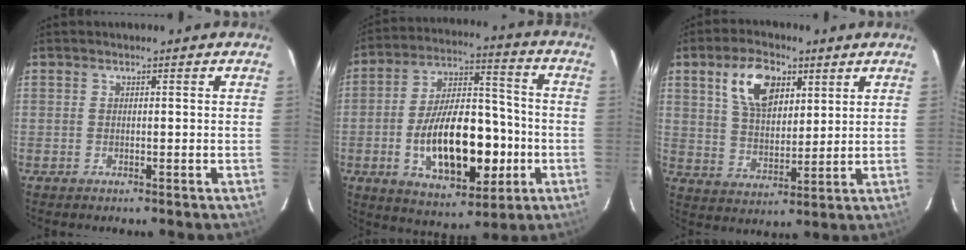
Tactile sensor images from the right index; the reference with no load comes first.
{"total": 19.5, "force": [-4.8, 9.8, 16.2], "torque": [-0.295, 0.016, -0.062]}
{"total": 11.0, "force": [5.2, 6.1, 7.6], "torque": [-0.138, 0.018, 0.098]}